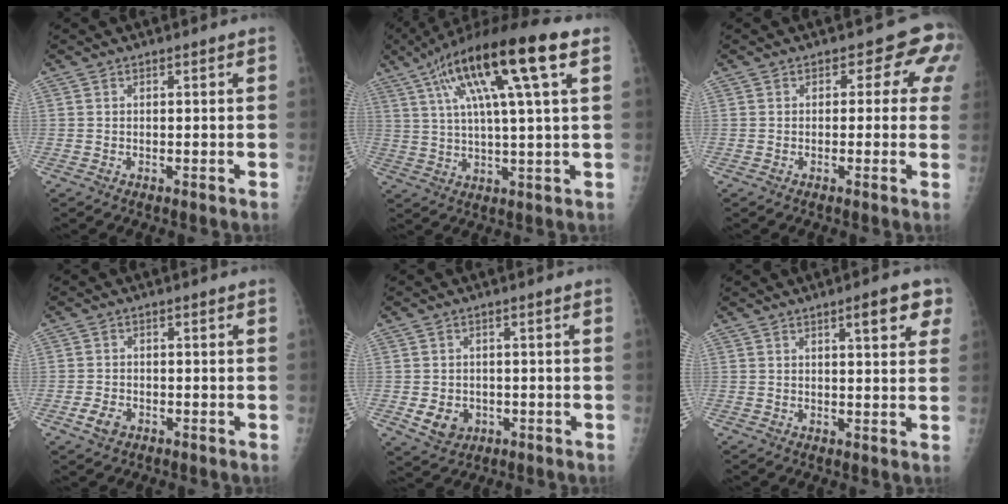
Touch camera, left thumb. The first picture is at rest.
{"total": 19.5, "force": [8.2, 3.0, 17.4], "torque": [-0.307, 0.014, 0.134]}
{"total": 5.7, "force": [1.7, 3.9, 3.8], "torque": [0.006, 0.004, 0.001]}
{"total": 3.1, "force": [-1.5, 2.0, 1.7], "torque": [-0.031, 0.003, -0.025]}
{"total": 5.0, "force": [-1.3, 4.2, 2.4], "torque": [-0.027, 0.003, -0.008]}
{"total": 6.1, "force": [3.1, 1.6, 5.0], "torque": [-0.051, -0.009, 0.037]}